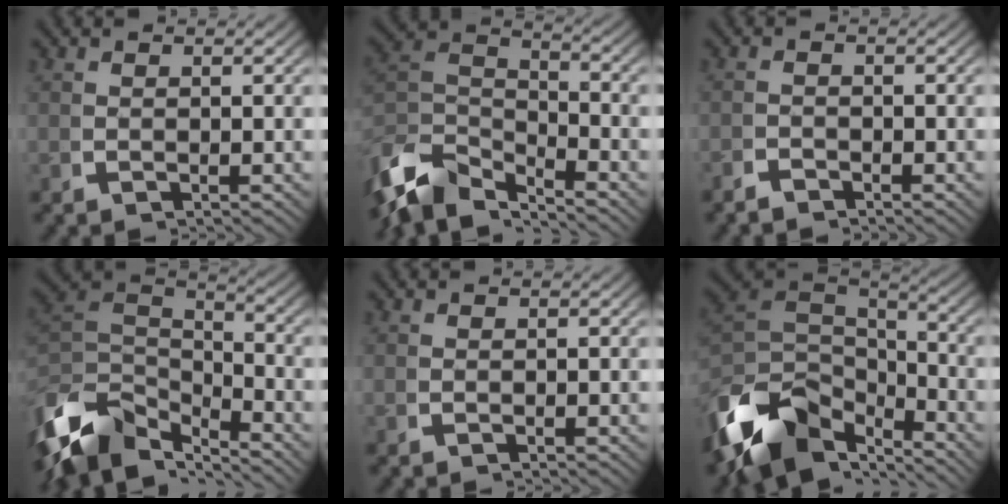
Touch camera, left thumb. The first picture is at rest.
{"total": 8.8, "force": [-3.7, 5.8, 5.5], "torque": [-0.127, -0.034, -0.058]}
{"total": 1.5, "force": [-1.4, 0.2, 0.0], "torque": [0.007, -0.003, -0.032]}
{"total": 11.1, "force": [-3.6, 7.5, 7.4], "torque": [-0.173, -0.041, -0.050]}
{"total": 0.0}
{"total": 12.3, "force": [-3.7, 8.0, 8.5], "torque": [-0.190, -0.037, -0.053]}